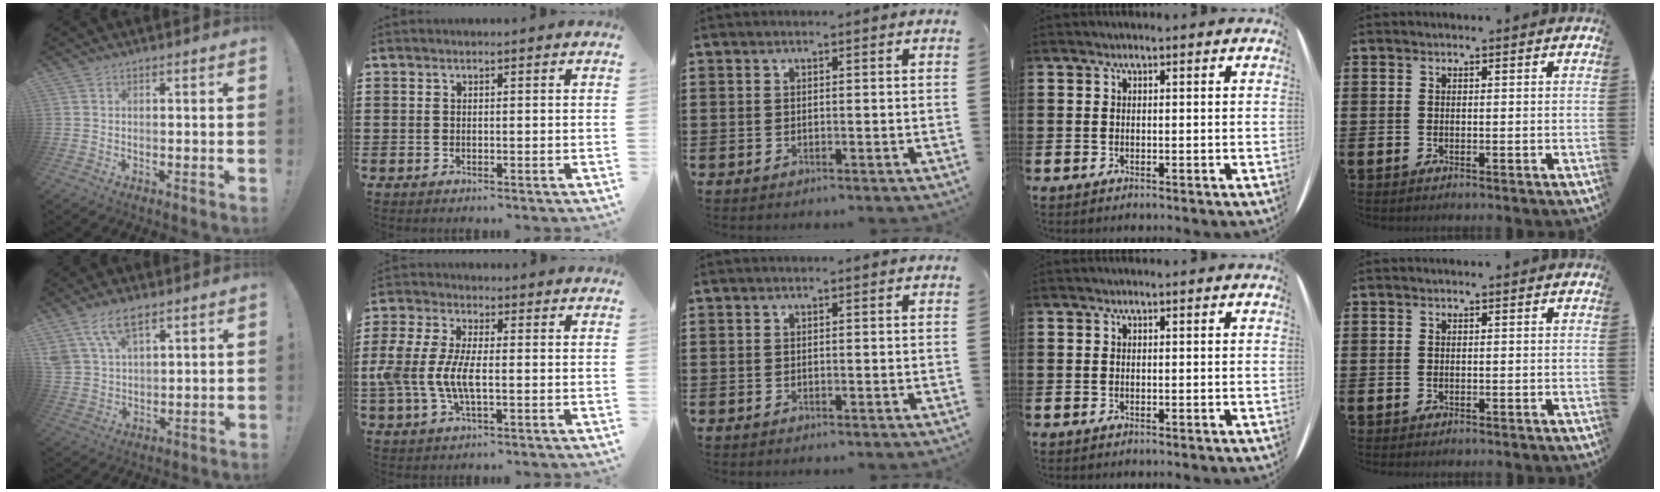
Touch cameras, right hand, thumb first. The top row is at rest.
{"thumb": {"total": 9.7, "force": [5.9, 5.1, 5.8], "torque": [-0.107, -0.015, 0.116]}, "index": {"total": 7.0, "force": [-1.3, 3.1, 6.1], "torque": [-0.149, -0.006, -0.034]}}